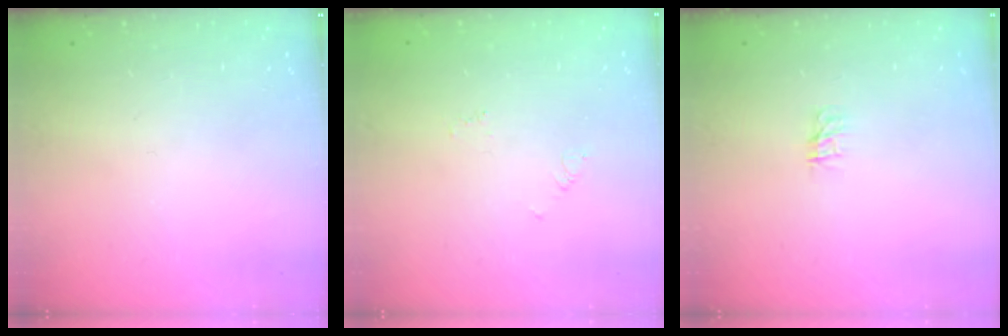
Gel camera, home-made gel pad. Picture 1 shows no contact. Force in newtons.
{"total": 2.7, "press": 2.7, "slide": 0.2}
{"total": 0.0}